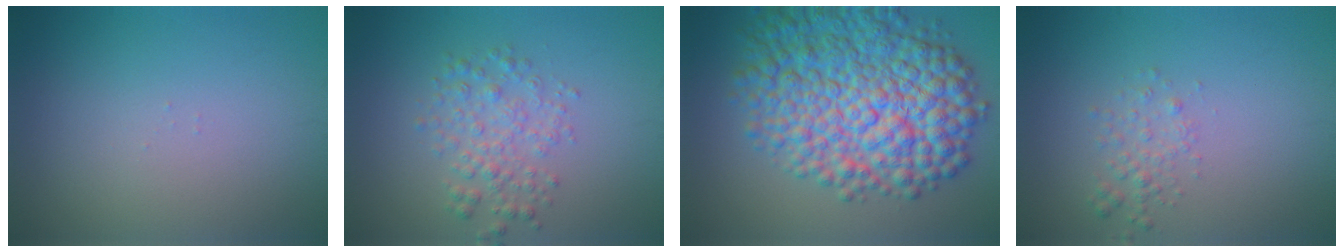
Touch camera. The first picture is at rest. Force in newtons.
{"total": 2.8, "press": 2.8, "slide": 0.0}
{"total": 12.1, "press": 12.1, "slide": 0.2}
{"total": 1.6, "press": 1.6, "slide": 0.1}